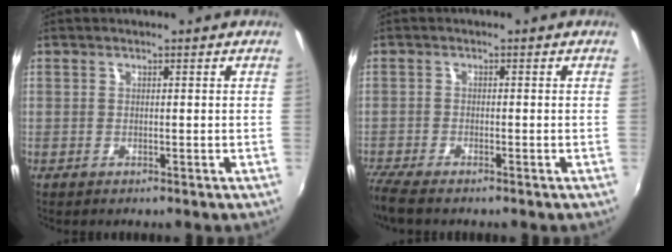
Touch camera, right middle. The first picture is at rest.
{"total": 5.0, "force": [-4.2, 0.8, 2.6], "torque": [-0.072, -0.023, -0.081]}